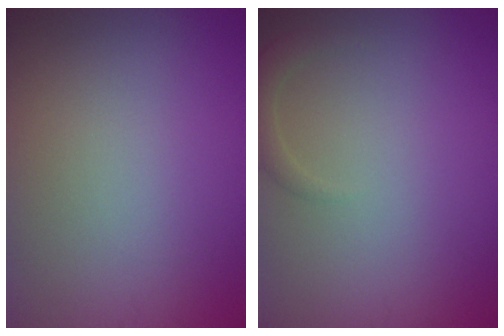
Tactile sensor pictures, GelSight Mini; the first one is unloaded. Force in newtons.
{"total": 1.5, "press": 1.5, "slide": 0.2}